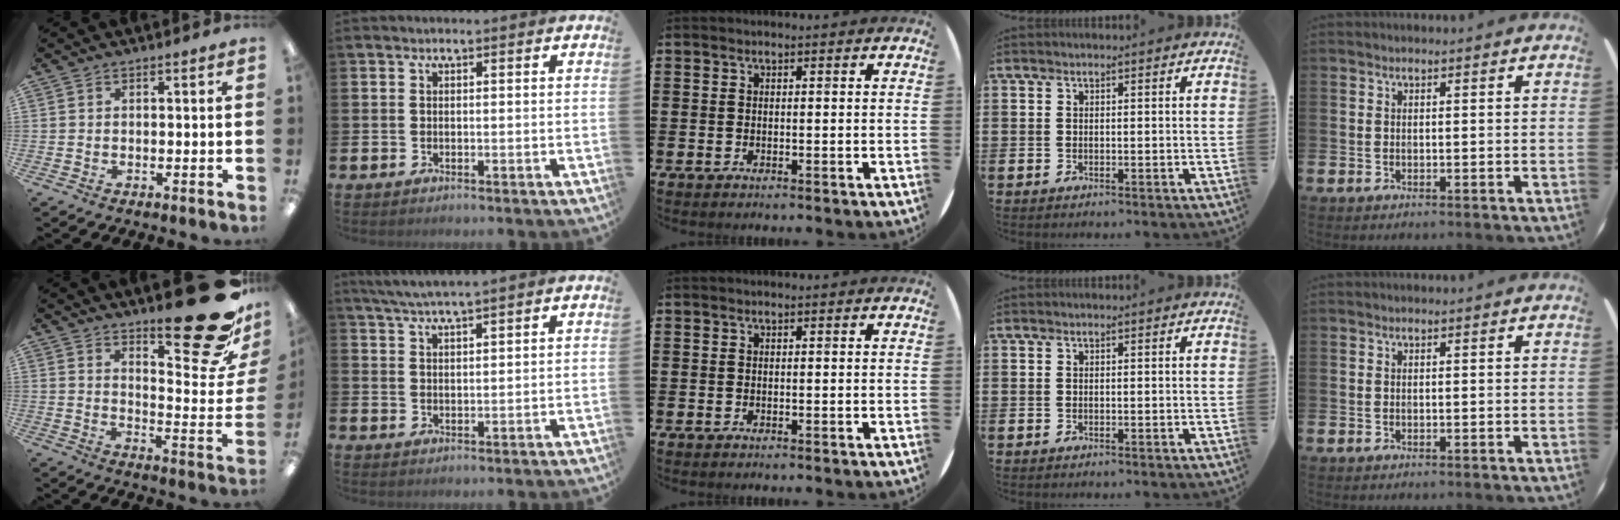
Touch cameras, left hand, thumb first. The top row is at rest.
{"thumb": {"total": 22.6, "force": [15.4, 6.9, 15.1], "torque": [-0.187, -0.117, 0.246]}, "index": {"total": 4.3, "force": [4.1, -0.3, 1.4], "torque": [-0.042, -0.011, 0.074]}}